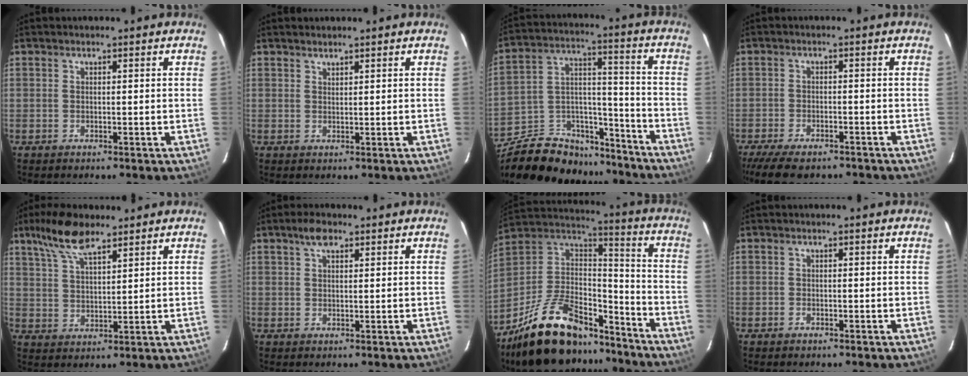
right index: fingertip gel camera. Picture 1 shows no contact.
{"total": 1.0, "force": [0.9, 0.1, 0.2], "torque": [-0.003, 0.001, 0.018]}
{"total": 22.7, "force": [-17.3, 11.3, 9.3], "torque": [-0.200, 0.056, -0.256]}
{"total": 10.4, "force": [-8.5, 3.4, 5.0], "torque": [-0.119, -0.027, -0.140]}
{"total": 9.2, "force": [6.5, 3.0, 5.7], "torque": [-0.113, 0.018, 0.125]}
{"total": 3.2, "force": [1.9, 1.5, 2.1], "torque": [-0.038, 0.011, 0.035]}
{"total": 27.6, "force": [-19.9, 11.6, 15.2], "torque": [-0.299, 0.014, -0.309]}
{"total": 0.7, "force": [-0.5, 0.4, 0.1], "torque": [-0.002, 0.001, -0.008]}